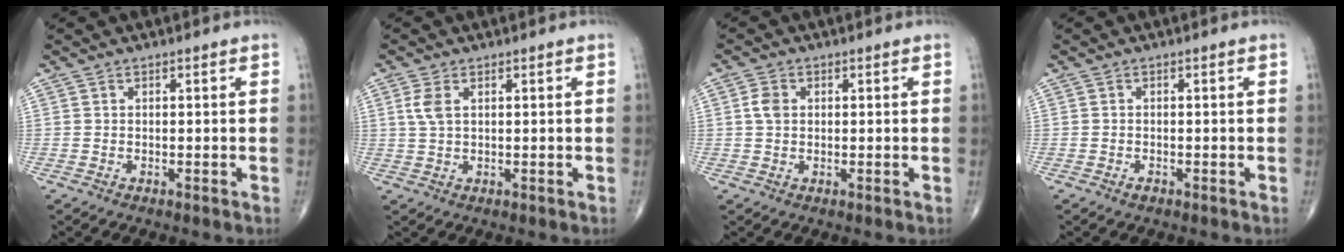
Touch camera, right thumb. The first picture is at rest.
{"total": 3.1, "force": [1.0, 1.5, 2.5], "torque": [-0.064, 0.007, 0.024]}
{"total": 2.7, "force": [0.4, 2.0, 1.8], "torque": [-0.035, 0.003, 0.006]}
{"total": 0.8, "force": [-0.5, 0.4, 0.4], "torque": [-0.005, 0.002, -0.011]}